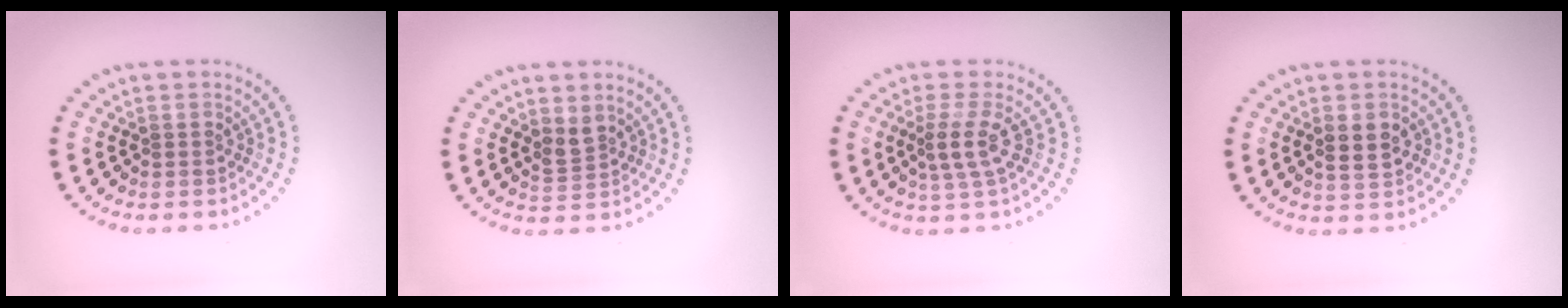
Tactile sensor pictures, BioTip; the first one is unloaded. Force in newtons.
{"total": 1.5, "press": 1.2, "slide": 1.0}
{"total": 2.5, "press": 1.9, "slide": 1.6}
{"total": 2.6, "press": 2.6, "slide": 0.1}